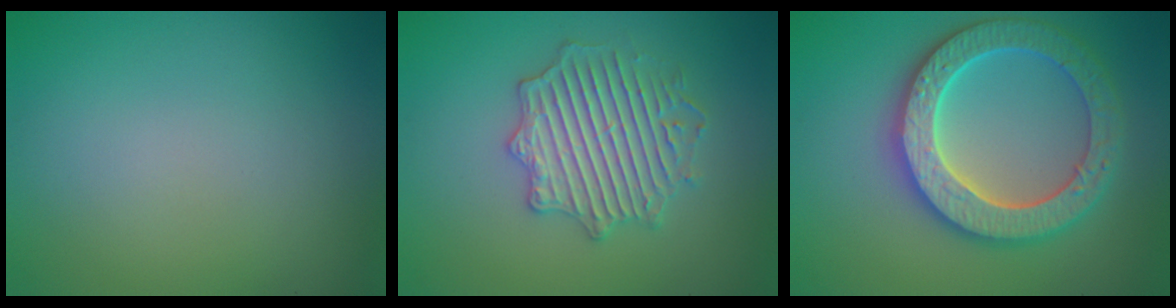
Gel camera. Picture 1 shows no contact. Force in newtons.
{"total": 4.1, "press": 4.1, "slide": 0.6}
{"total": 6.4, "press": 6.2, "slide": 1.3}